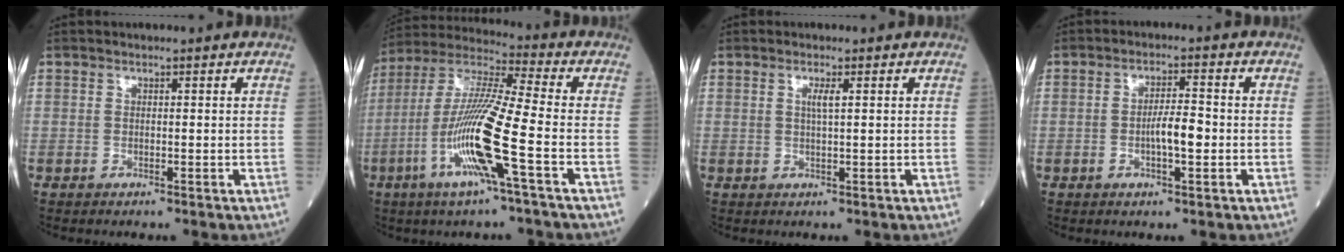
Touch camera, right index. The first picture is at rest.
{"total": 14.9, "force": [-5.0, -0.5, 14.0], "torque": [-0.292, -0.009, -0.104]}
{"total": 1.6, "force": [0.5, 0.0, 1.5], "torque": [-0.033, -0.001, 0.008]}
{"total": 4.2, "force": [-0.9, 0.8, 4.1], "torque": [-0.073, 0.003, -0.015]}